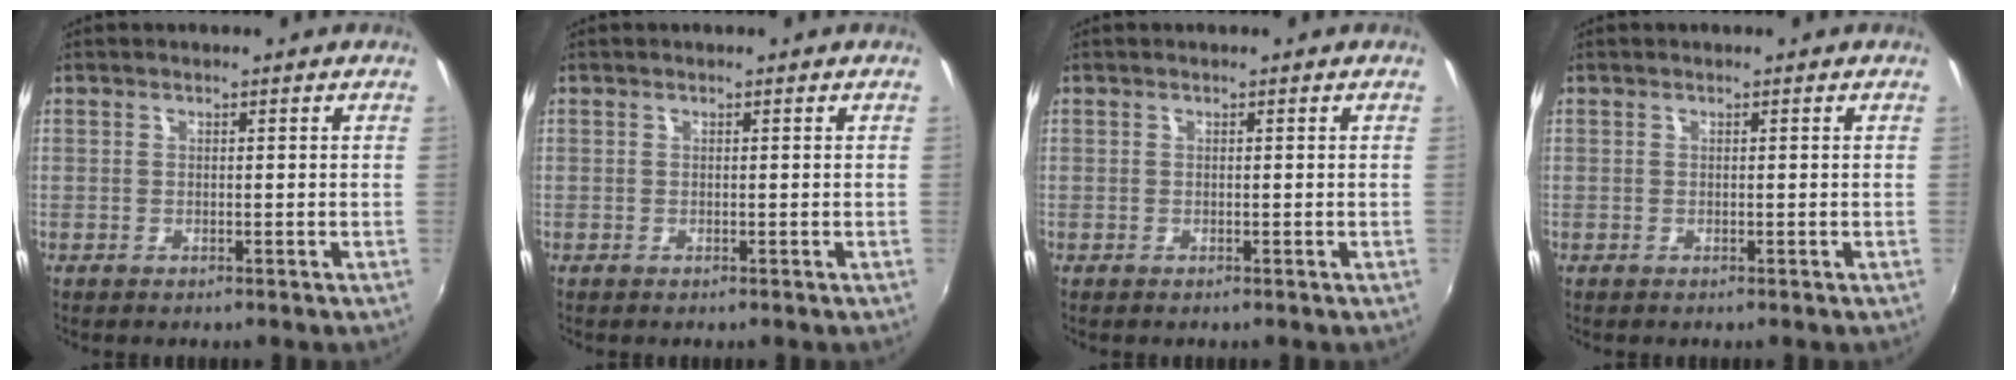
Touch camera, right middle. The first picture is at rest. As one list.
[{"total": 0.0}, {"total": 0.0}, {"total": 0.0}]